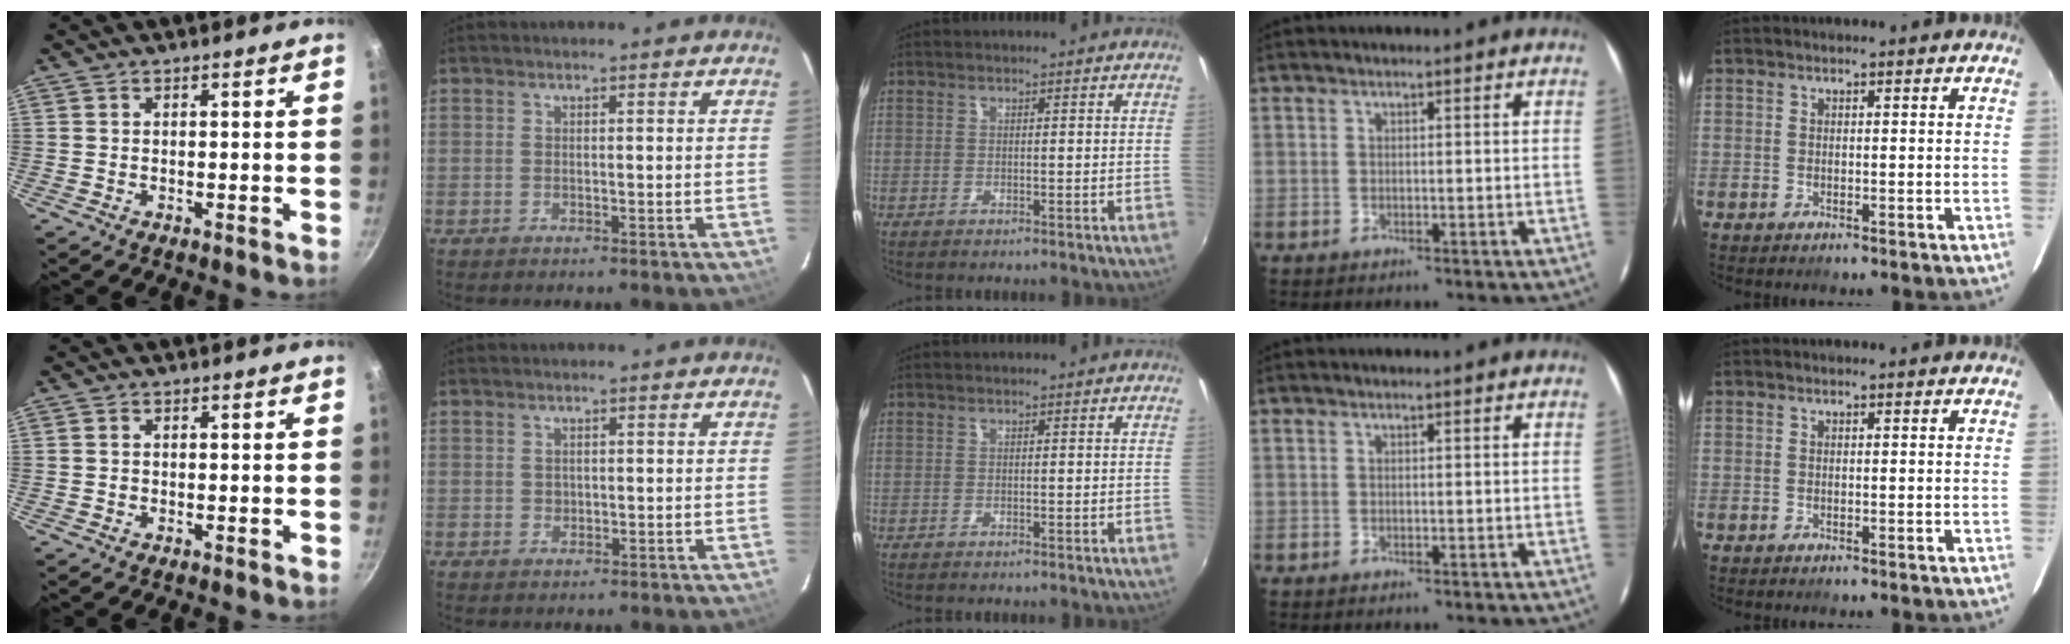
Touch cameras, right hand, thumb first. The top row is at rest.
{"thumb": {"total": 0.5, "force": [0.0, 0.5, 0.2], "torque": [-0.001, 0.002, -0.001]}, "index": {"total": 1.0, "force": [0.2, 1.0, 0.2], "torque": [-0.001, 0.002, 0.004]}}